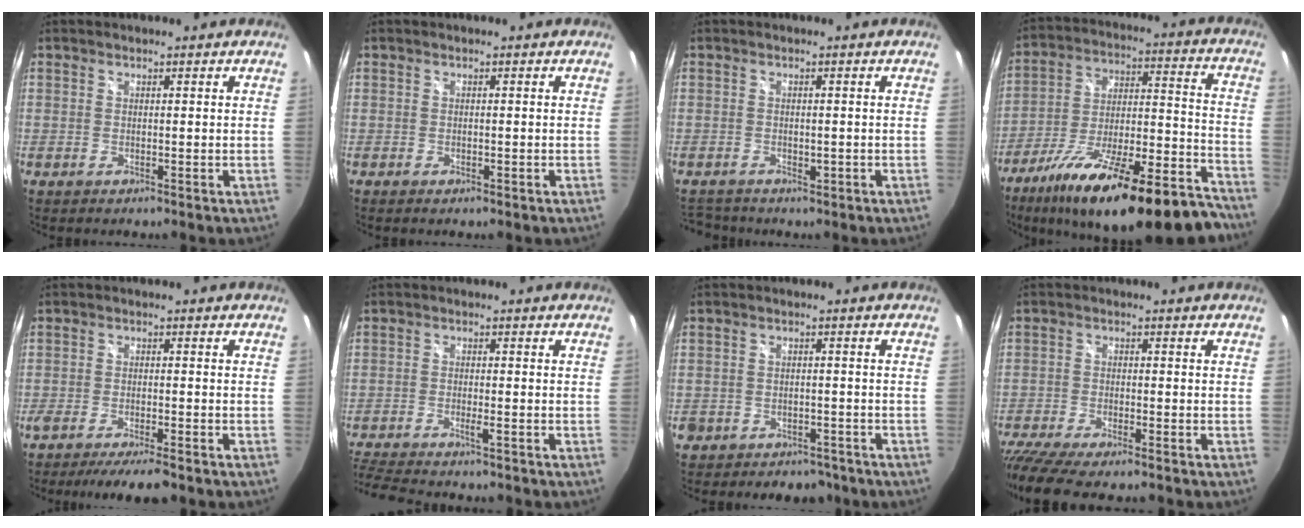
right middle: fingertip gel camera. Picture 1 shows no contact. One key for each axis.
{"total": 0.7, "fx": -0.5, "fy": 0.4, "fz": 0.3, "tx": -0.006, "ty": -0.004, "tz": -0.009}
{"total": 4.4, "fx": -3.1, "fy": 2.9, "fz": 1.3, "tx": -0.036, "ty": -0.003, "tz": -0.047}
{"total": 29.5, "fx": -23.0, "fy": 6.6, "fz": 17.3, "tx": -0.261, "ty": -0.030, "tz": -0.340}
{"total": 7.3, "fx": -6.1, "fy": 0.9, "fz": 4.0, "tx": -0.085, "ty": -0.019, "tz": -0.099}
{"total": 9.4, "fx": -8.3, "fy": 1.2, "fz": 4.2, "tx": -0.114, "ty": -0.019, "tz": -0.145}
{"total": 7.4, "fx": -5.1, "fy": 5.1, "fz": 1.7, "tx": -0.053, "ty": 0.018, "tz": -0.060}
{"total": 11.4, "fx": -9.7, "fy": 1.5, "fz": 5.7, "tx": -0.140, "ty": -0.045, "tz": -0.168}